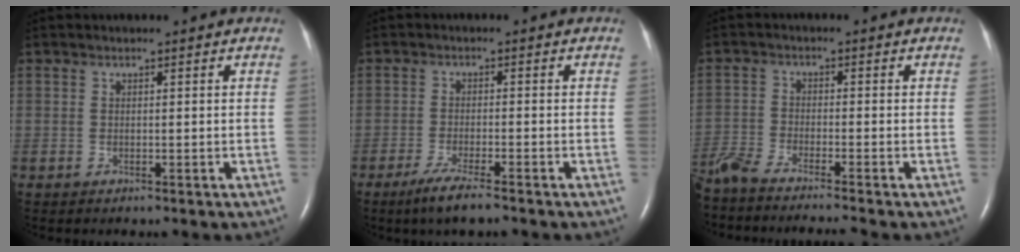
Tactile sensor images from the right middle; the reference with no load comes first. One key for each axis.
{"total": 5.0, "fx": -3.6, "fy": 0.1, "fz": 3.5, "tx": -0.071, "ty": -0.013, "tz": -0.065}
{"total": 9.9, "fx": -9.0, "fy": -0.6, "fz": 4.1, "tx": -0.072, "ty": -0.023, "tz": -0.154}